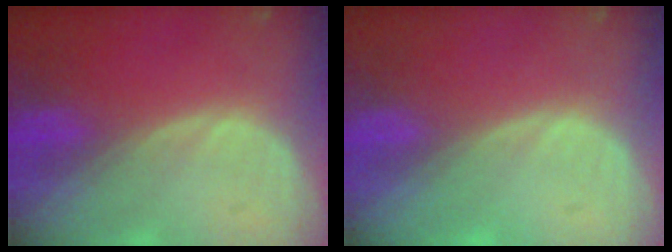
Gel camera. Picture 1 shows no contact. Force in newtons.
{"total": 0.6, "press": 0.0, "slide": 0.6}